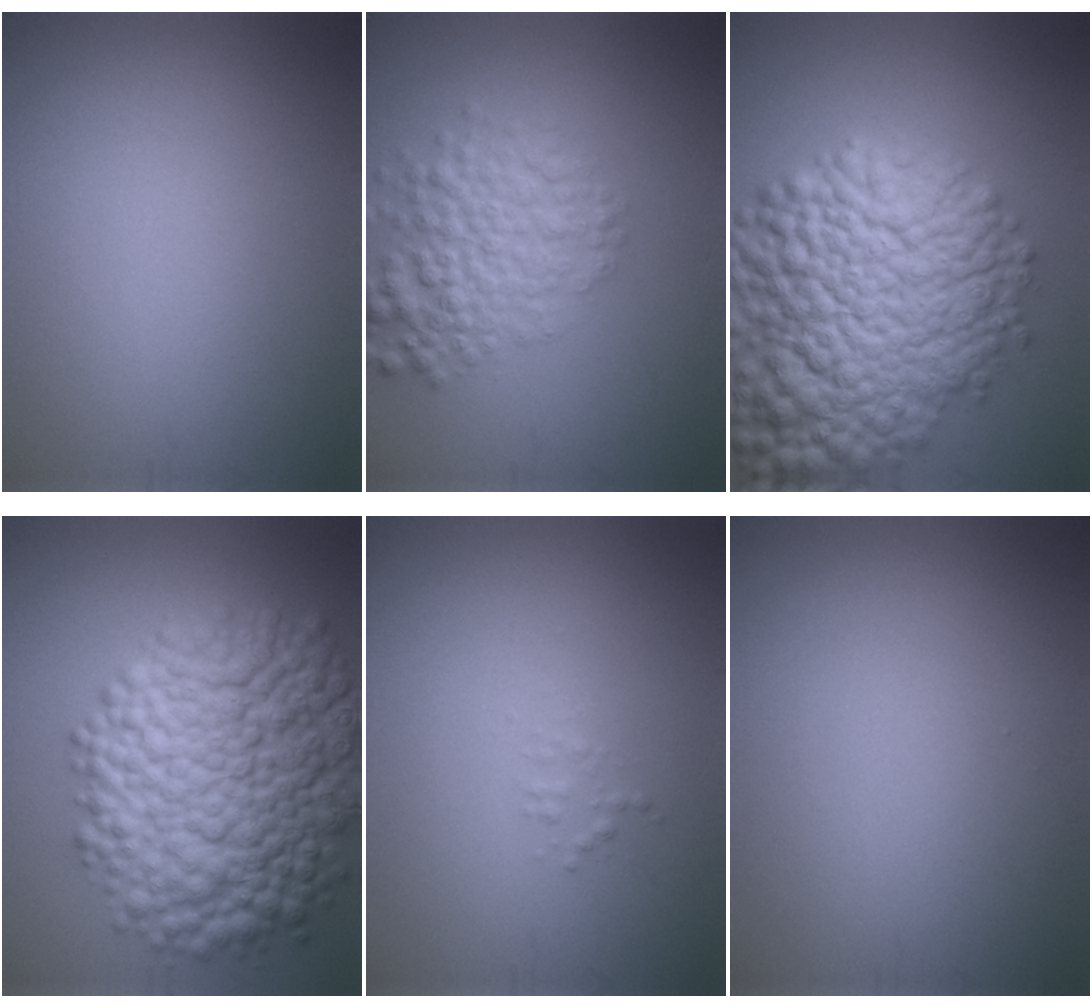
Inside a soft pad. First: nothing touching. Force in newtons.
{"total": 5.2, "press": 5.2, "slide": 0.2}
{"total": 15.2, "press": 15.2, "slide": 0.6}
{"total": 14.0, "press": 14.0, "slide": 0.2}
{"total": 0.7, "press": 0.7, "slide": 0.0}
{"total": 0.0}